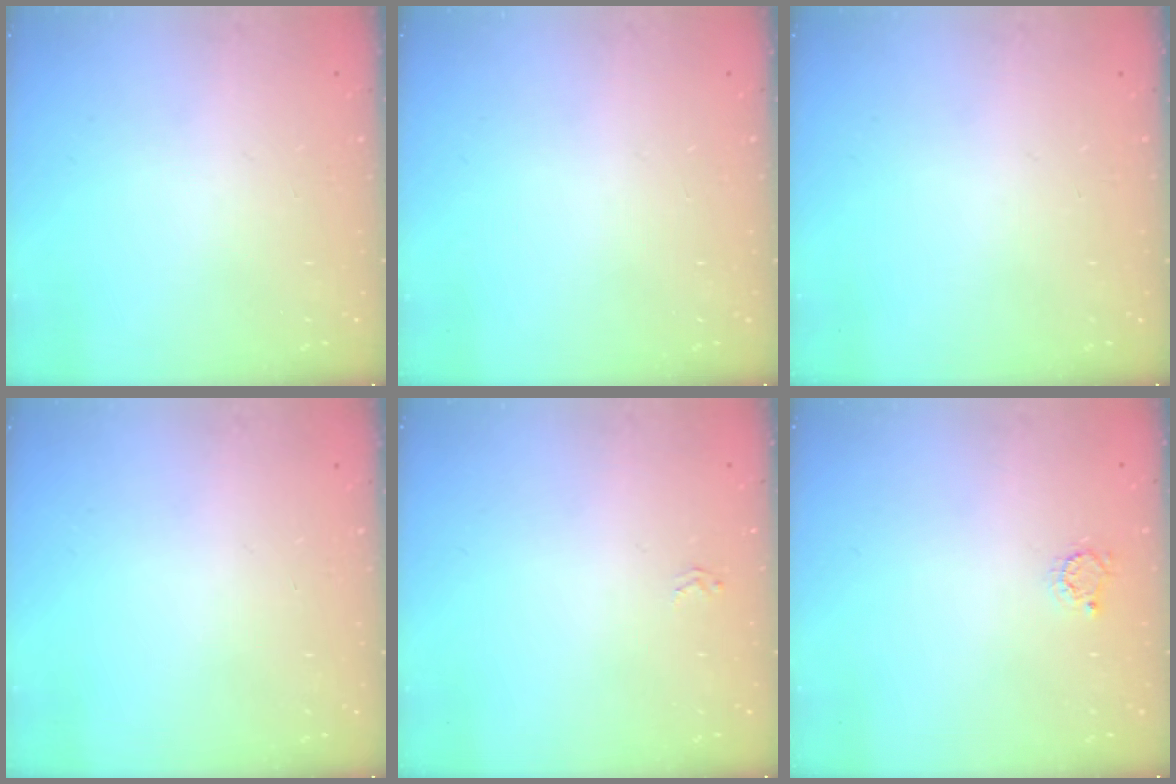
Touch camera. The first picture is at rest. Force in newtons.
{"total": 0.0}
{"total": 0.0}
{"total": 0.0}
{"total": 1.6, "press": 1.6, "slide": 0.4}
{"total": 2.8, "press": 2.8, "slide": 0.4}